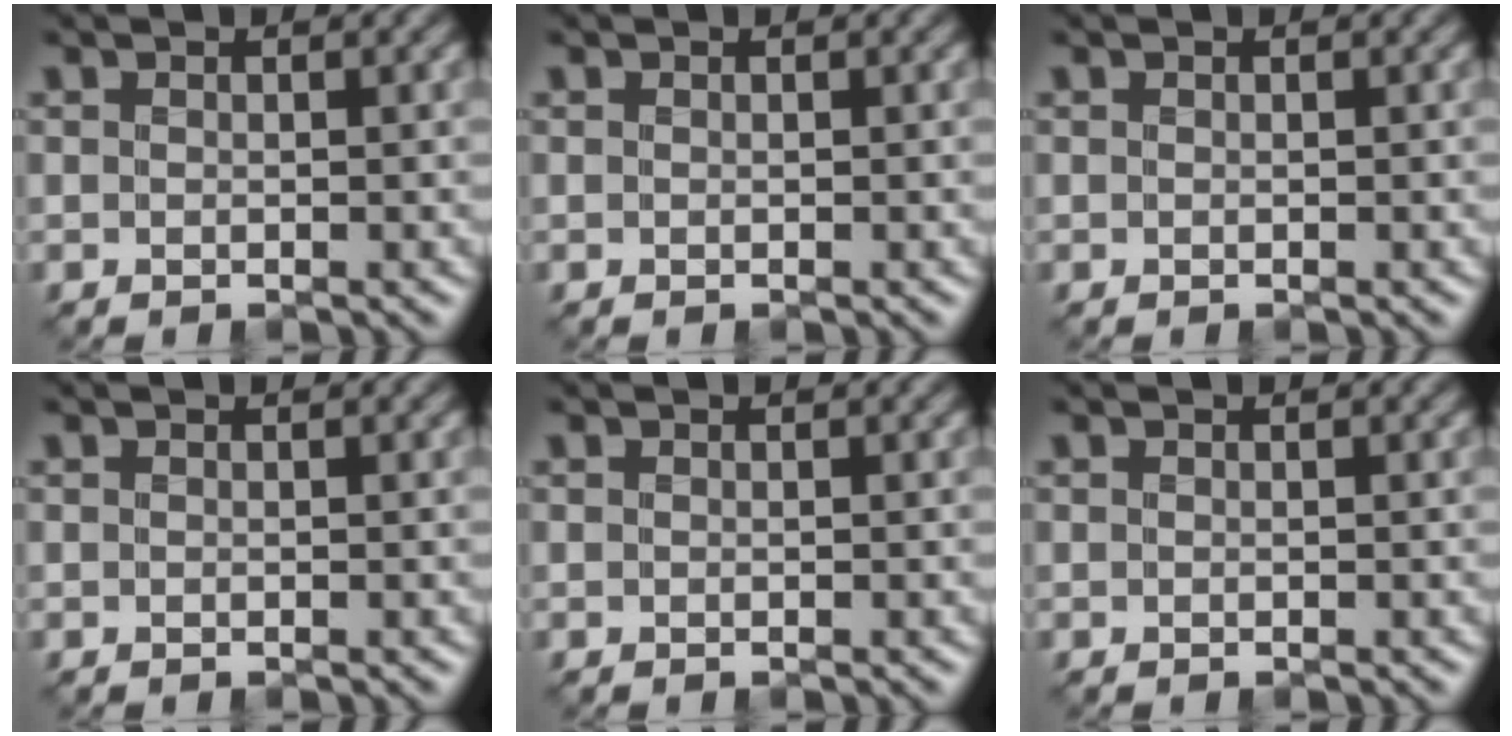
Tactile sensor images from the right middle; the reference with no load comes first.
{"total": 0.0}
{"total": 0.0}
{"total": 0.0}
{"total": 0.0}
{"total": 0.0}